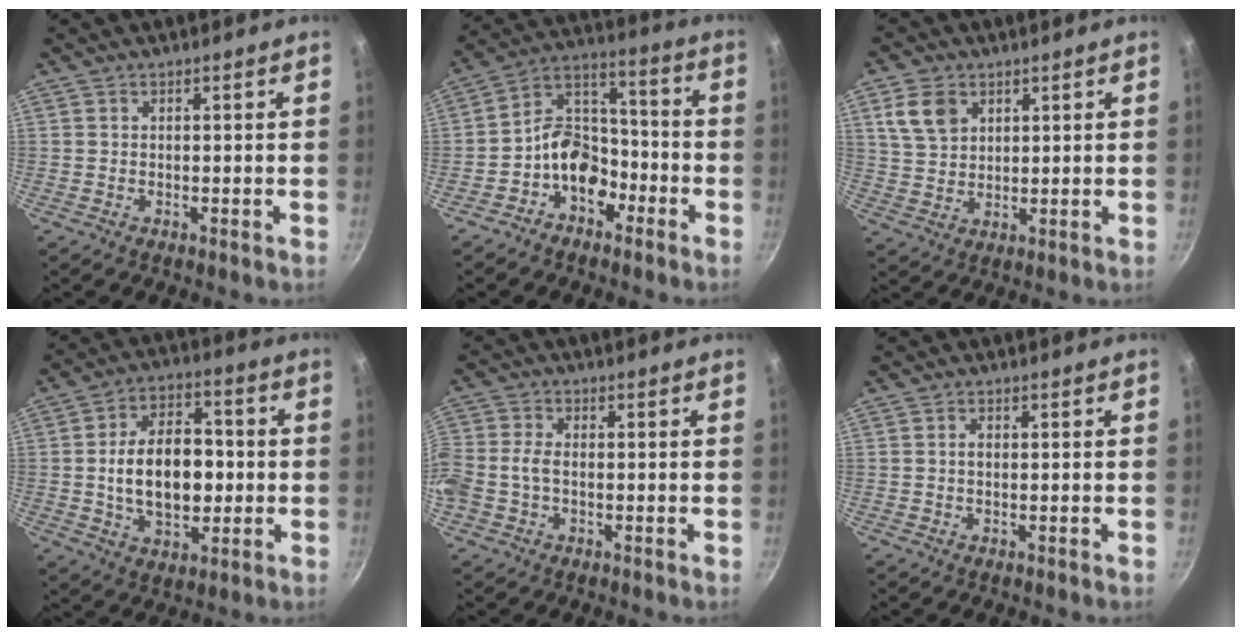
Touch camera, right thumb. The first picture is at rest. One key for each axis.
{"total": 11.1, "fx": -5.3, "fy": 7.9, "fz": 5.7, "tx": -0.056, "ty": 0.072, "tz": -0.105}
{"total": 7.5, "fx": 3.3, "fy": 5.4, "fz": 4.0, "tx": -0.058, "ty": -0.006, "tz": 0.066}
{"total": 15.5, "fx": -0.8, "fy": 9.9, "fz": 11.9, "tx": -0.166, "ty": 0.018, "tz": -0.013}
{"total": 6.9, "fx": -1.6, "fy": 4.9, "fz": 4.7, "tx": -0.110, "ty": 0.019, "tz": -0.046}
{"total": 1.1, "fx": 0.0, "fy": 0.8, "fz": 0.8, "tx": -0.014, "ty": 0.004, "tz": -0.001}